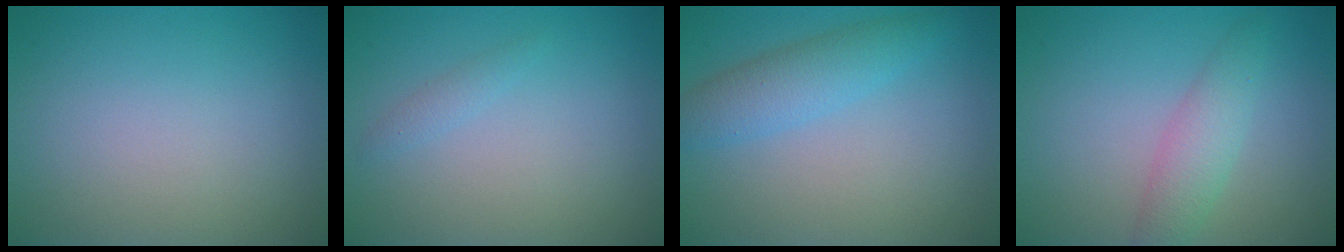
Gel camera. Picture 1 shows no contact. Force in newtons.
{"total": 0.8, "press": 0.8, "slide": 0.1}
{"total": 3.3, "press": 3.3, "slide": 0.1}
{"total": 2.9, "press": 2.9, "slide": 0.0}